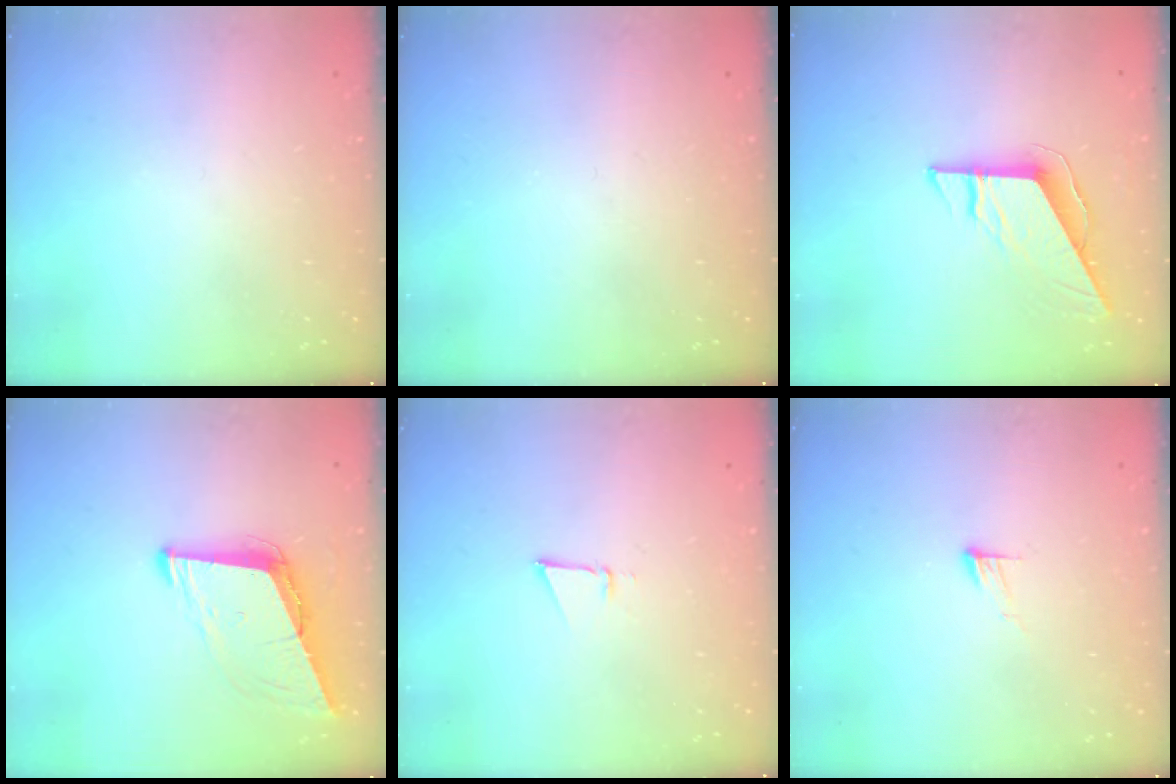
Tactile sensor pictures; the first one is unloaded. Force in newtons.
{"total": 0.0}
{"total": 9.0, "press": 9.0, "slide": 0.4}
{"total": 9.0, "press": 8.1, "slide": 3.8}
{"total": 2.6, "press": 2.5, "slide": 0.8}
{"total": 5.2, "press": 5.2, "slide": 0.5}